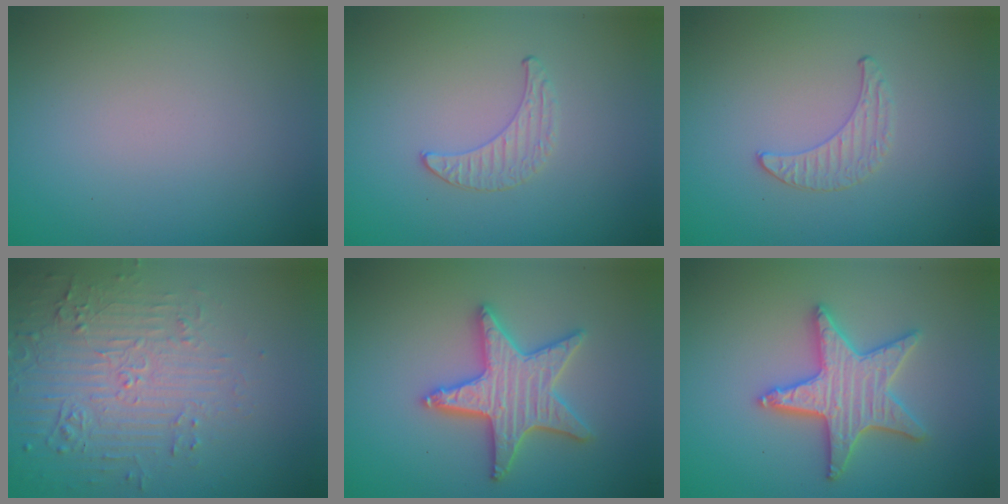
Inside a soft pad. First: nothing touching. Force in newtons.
{"total": 0.8, "press": 0.8, "slide": 0.2}
{"total": 0.8, "press": 0.8, "slide": 0.2}
{"total": 5.2, "press": 3.7, "slide": 3.7}
{"total": 5.1, "press": 5.0, "slide": 0.9}
{"total": 5.2, "press": 5.1, "slide": 1.0}